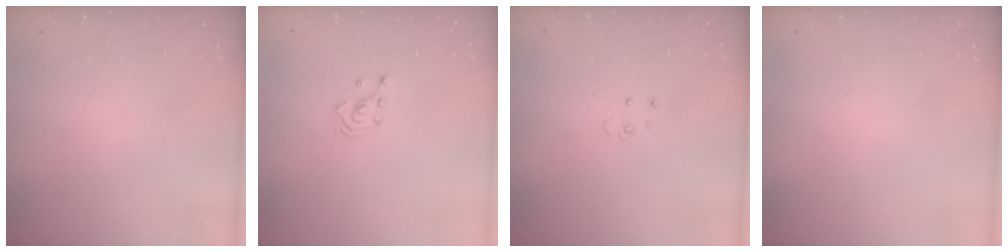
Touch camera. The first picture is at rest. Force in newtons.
{"total": 2.5, "press": 2.5, "slide": 0.3}
{"total": 4.0, "press": 3.9, "slide": 0.4}
{"total": 0.0}